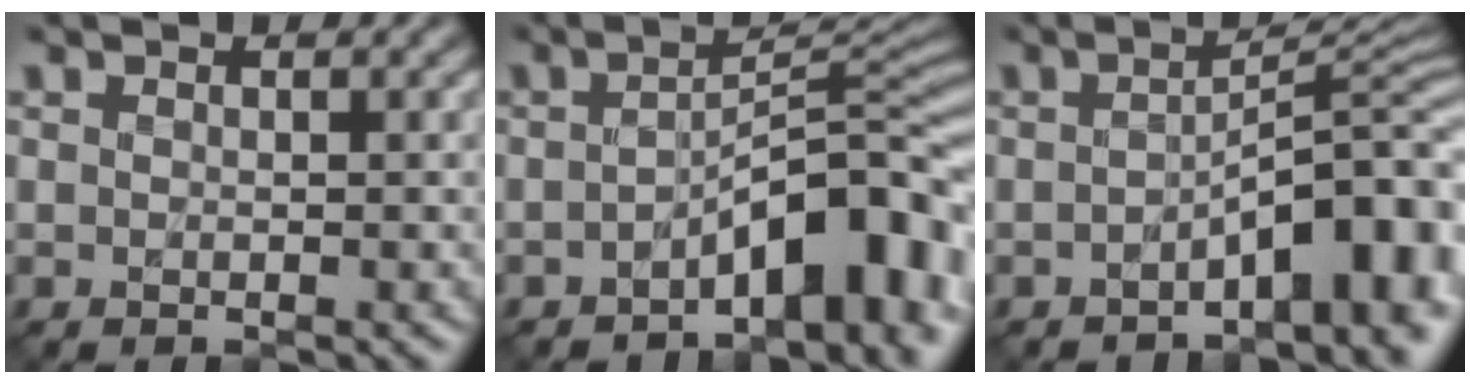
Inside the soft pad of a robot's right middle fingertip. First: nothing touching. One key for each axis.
{"total": 8.4, "fx": -3.8, "fy": 2.8, "fz": 7.0, "tx": -0.083, "ty": 0.017, "tz": -0.067}
{"total": 7.8, "fx": -3.1, "fy": 2.1, "fz": 6.8, "tx": -0.087, "ty": 0.015, "tz": -0.053}